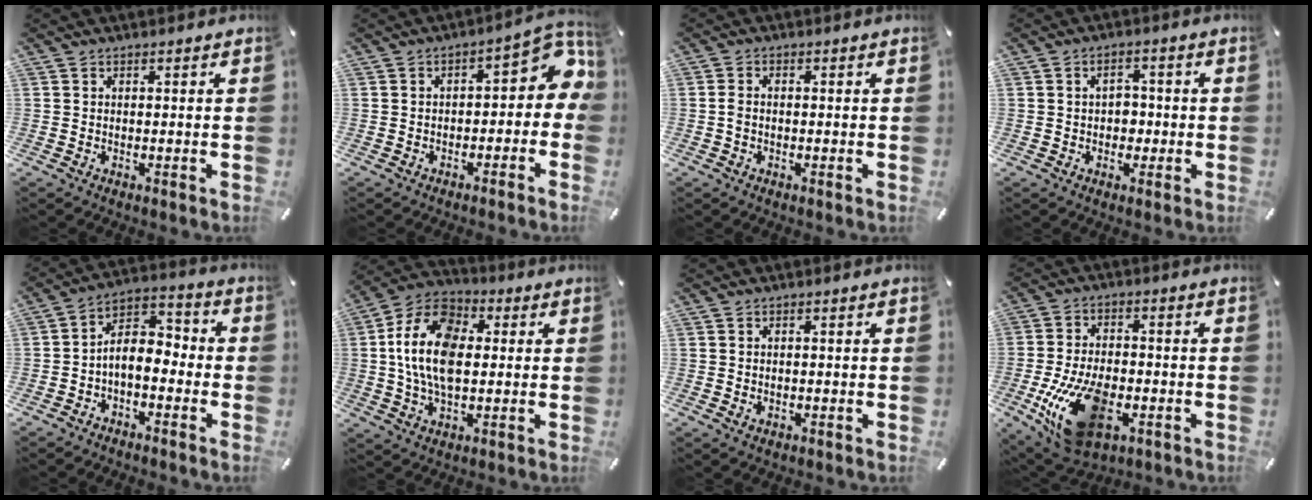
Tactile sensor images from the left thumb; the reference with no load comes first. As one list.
[{"total": 8.5, "force": [1.3, 4.7, 6.9], "torque": [-0.078, -0.015, 0.017]}, {"total": 1.7, "force": [-0.4, 1.0, 1.3], "torque": [-0.025, 0.002, -0.008]}, {"total": 3.9, "force": [-0.3, 3.1, 2.4], "torque": [-0.030, 0.002, -0.012]}, {"total": 7.0, "force": [-2.6, 4.7, 4.5], "torque": [-0.089, 0.009, -0.050]}, {"total": 15.3, "force": [0.9, 10.2, 11.3], "torque": [-0.246, 0.011, 0.016]}, {"total": 0.7, "force": [-0.2, 0.6, 0.3], "torque": [-0.008, 0.003, -0.004]}, {"total": 17.7, "force": [-5.6, 10.1, 13.4], "torque": [-0.249, 0.009, -0.087]}]